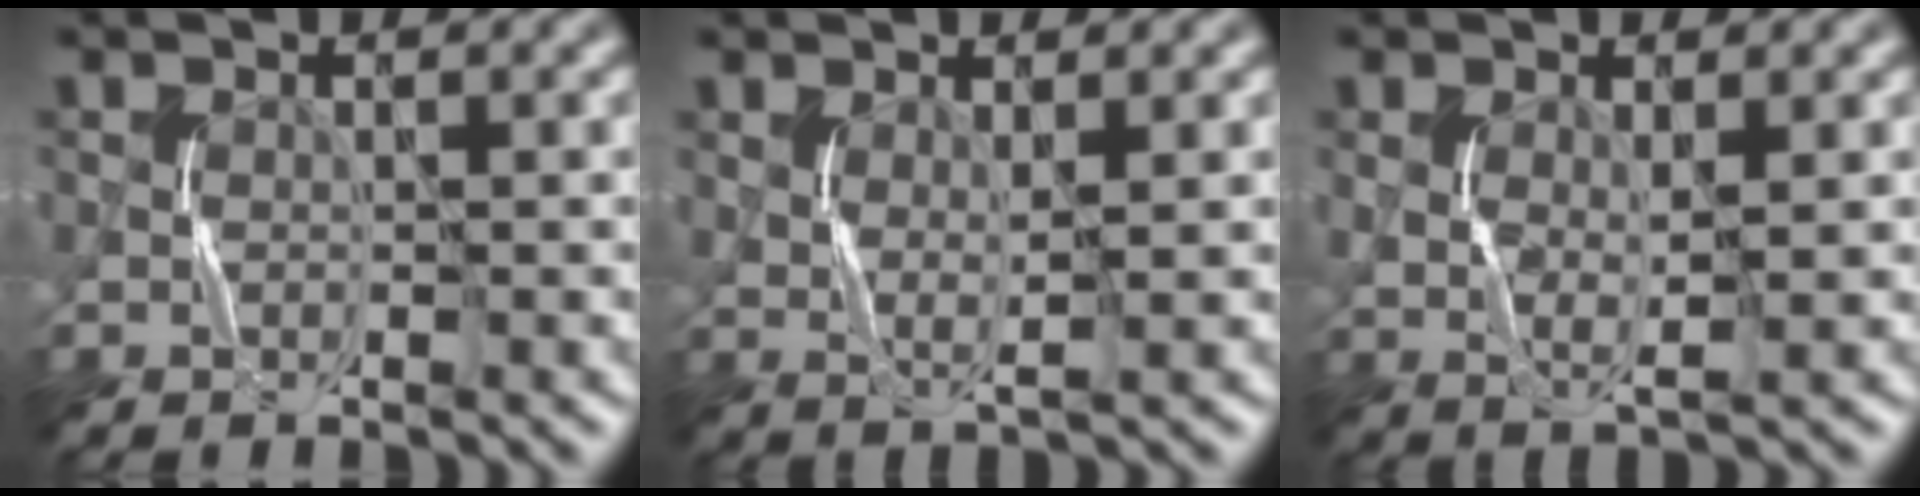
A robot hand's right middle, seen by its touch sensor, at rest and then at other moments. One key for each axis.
{"total": 1.5, "fx": 1.0, "fy": 0.2, "fz": 1.0, "tx": -0.018, "ty": -0.006, "tz": 0.023}
{"total": 2.2, "fx": 0.7, "fy": 1.0, "fz": 1.9, "tx": -0.036, "ty": -0.004, "tz": 0.018}